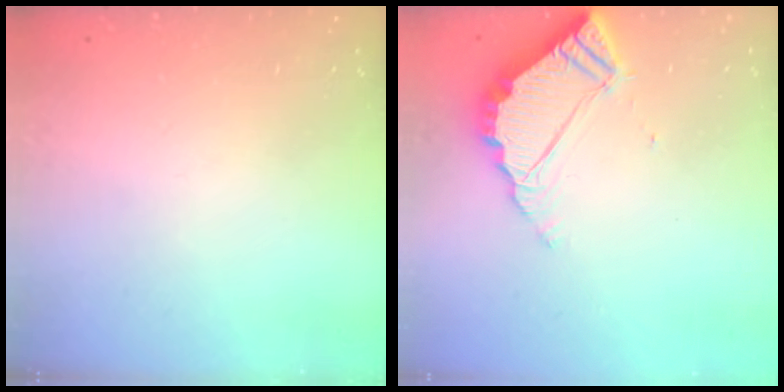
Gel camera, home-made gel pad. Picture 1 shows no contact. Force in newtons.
{"total": 6.6, "press": 6.6, "slide": 0.2}